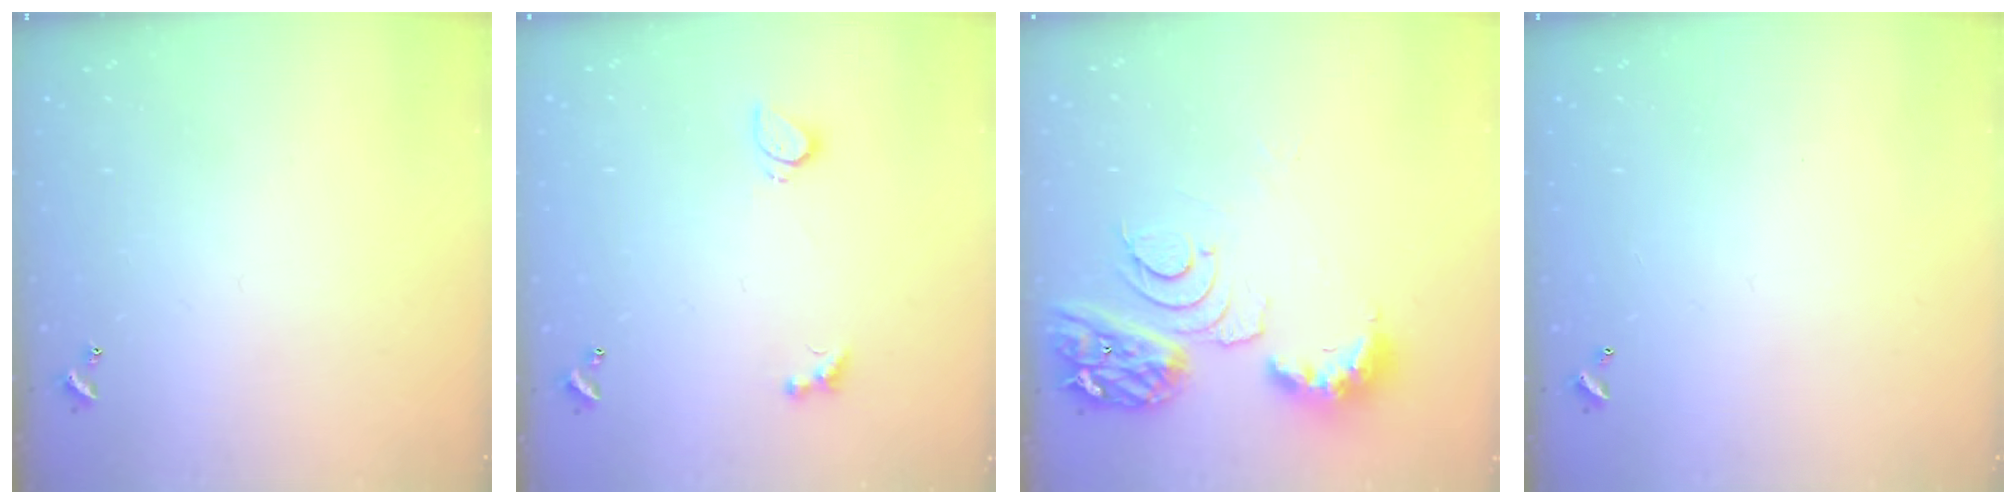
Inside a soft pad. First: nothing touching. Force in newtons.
{"total": 2.2, "press": 2.1, "slide": 0.6}
{"total": 10.1, "press": 10.0, "slide": 1.2}
{"total": 2.7, "press": 2.7, "slide": 0.1}